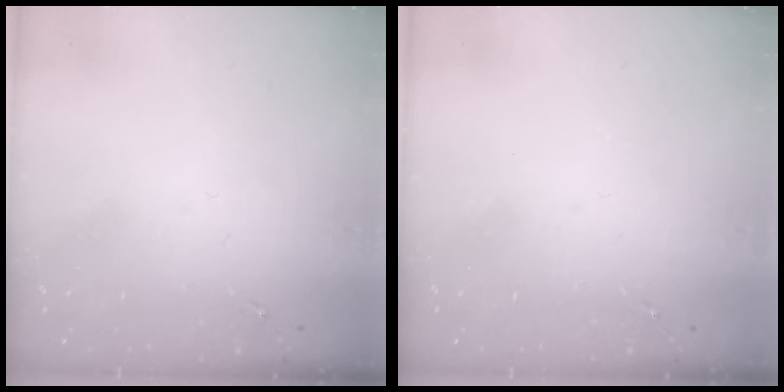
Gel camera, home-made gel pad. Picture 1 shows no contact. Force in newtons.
{"total": 0.0}